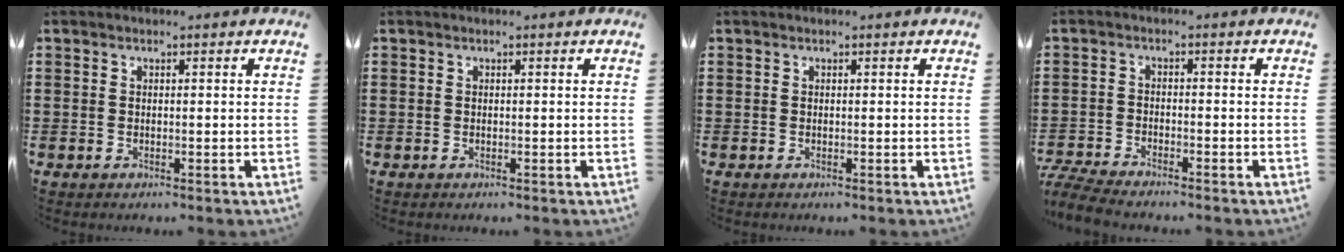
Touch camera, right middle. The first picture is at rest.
{"total": 0.0}
{"total": 0.0}
{"total": 4.6, "force": [-4.4, 0.5, 1.3], "torque": [-0.047, -0.008, -0.094]}